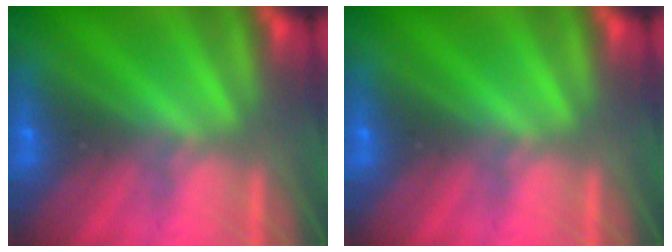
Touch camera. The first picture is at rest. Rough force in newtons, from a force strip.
{"total": 0.0}